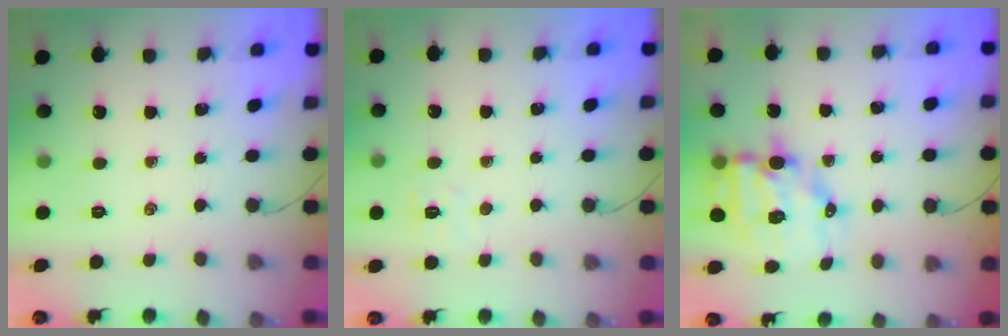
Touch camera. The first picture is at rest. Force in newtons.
{"total": 5.3, "press": 5.1, "slide": 1.2}
{"total": 10.9, "press": 10.6, "slide": 2.4}